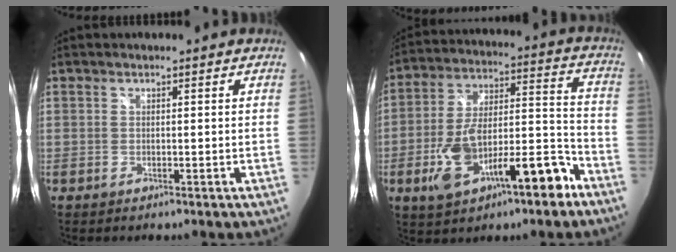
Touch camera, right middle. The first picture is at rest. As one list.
[{"total": 18.3, "force": [-9.5, 6.6, 14.2], "torque": [-0.240, 0.013, -0.145]}]